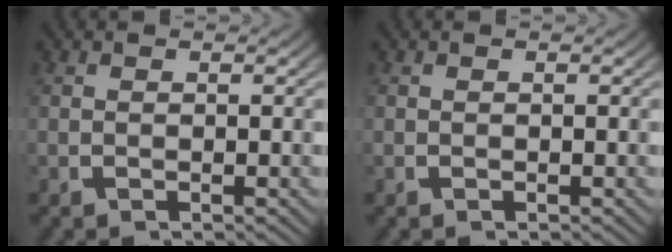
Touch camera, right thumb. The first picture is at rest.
{"total": 0.0}